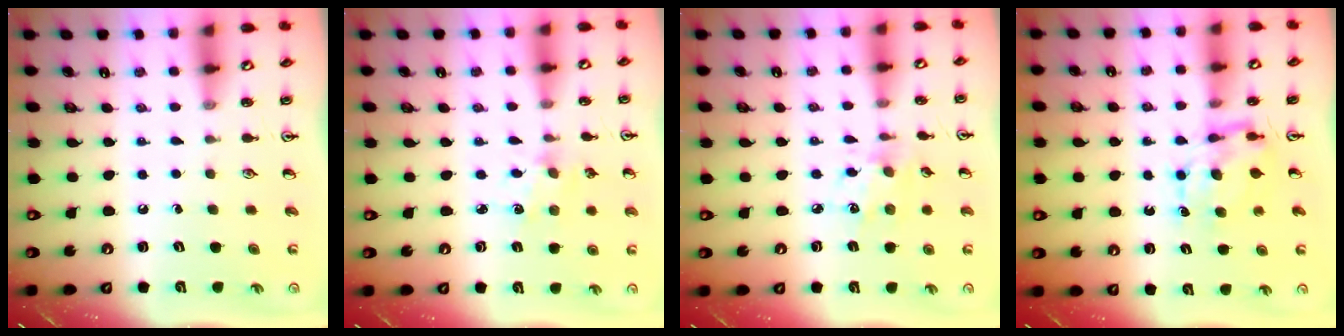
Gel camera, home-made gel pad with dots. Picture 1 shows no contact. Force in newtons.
{"total": 2.5, "press": 2.4, "slide": 0.4}
{"total": 5.3, "press": 5.1, "slide": 1.4}
{"total": 6.9, "press": 6.9, "slide": 0.6}